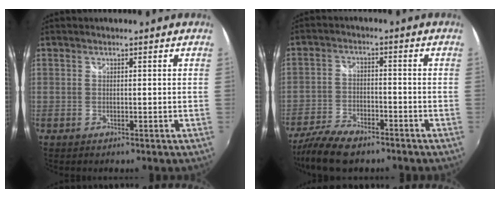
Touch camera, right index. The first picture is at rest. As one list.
[{"total": 10.7, "force": [-8.5, 3.9, 5.2], "torque": [-0.133, -0.022, -0.159]}]